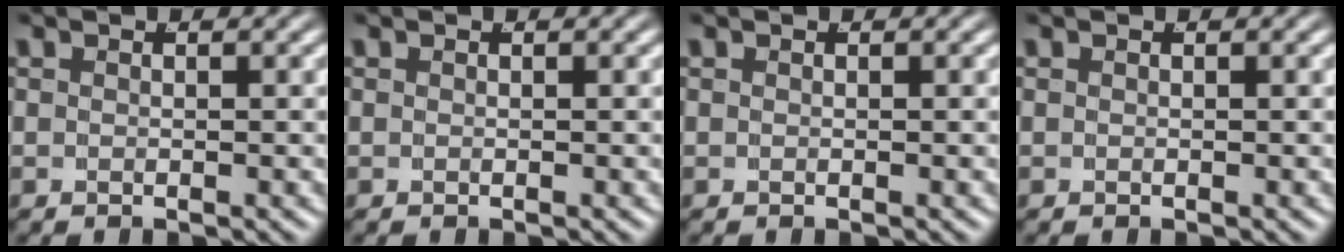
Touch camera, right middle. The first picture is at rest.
{"total": 0.0}
{"total": 0.0}
{"total": 0.0}